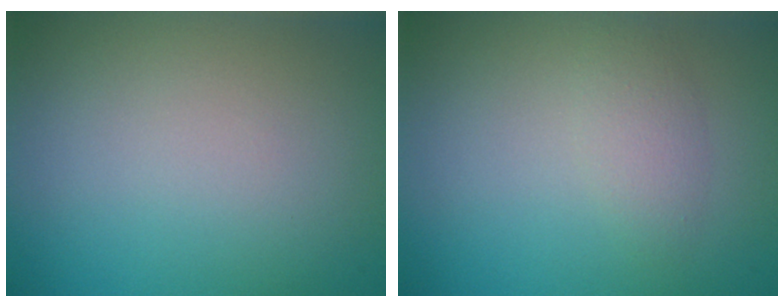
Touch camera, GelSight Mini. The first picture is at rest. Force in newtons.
{"total": 1.8, "press": 1.8, "slide": 0.1}